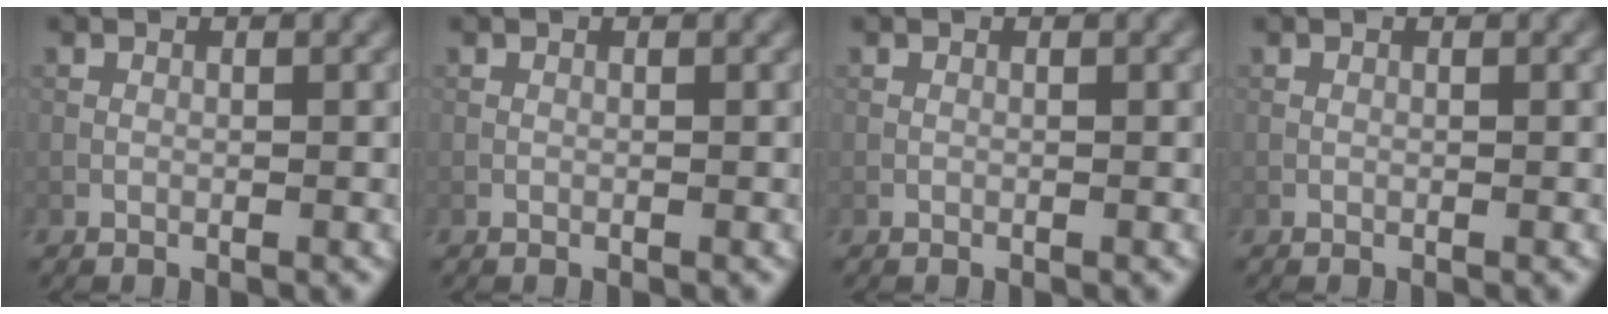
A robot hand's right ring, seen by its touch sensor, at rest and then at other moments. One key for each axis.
{"total": 0.0}
{"total": 0.0}
{"total": 0.0}